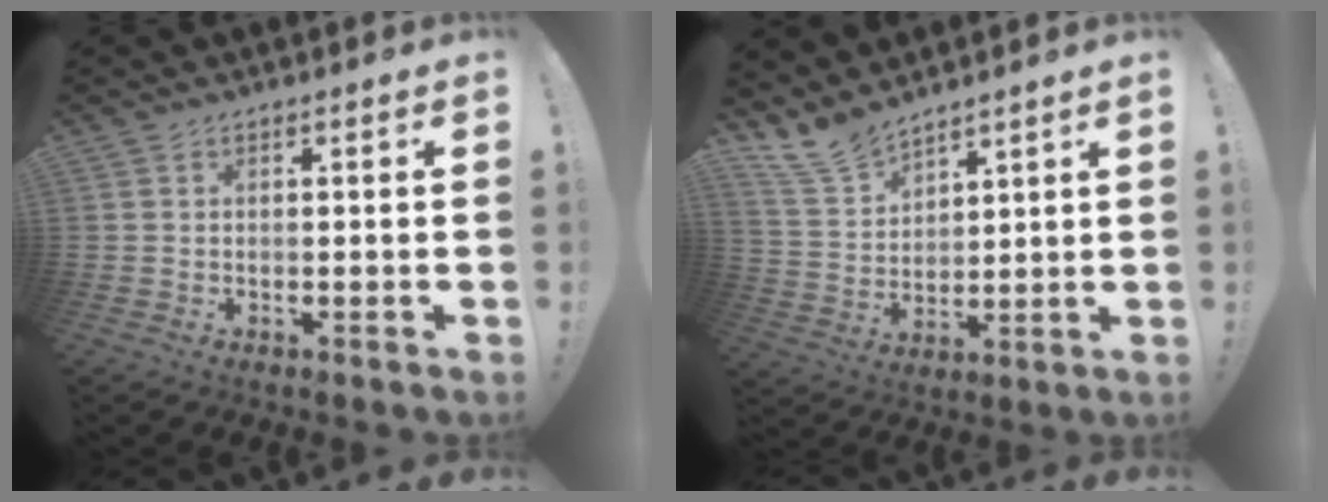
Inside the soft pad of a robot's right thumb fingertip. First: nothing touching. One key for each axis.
{"total": 9.9, "fx": 8.9, "fy": 3.6, "fz": 2.2, "tx": -0.059, "ty": -0.063, "tz": 0.176}